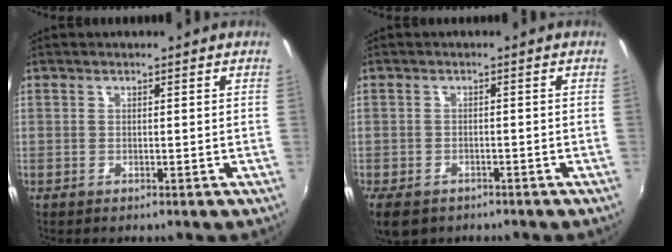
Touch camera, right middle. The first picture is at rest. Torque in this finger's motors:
{"motor_torque": [0.92, -1.03, 0.19, 0.10]}